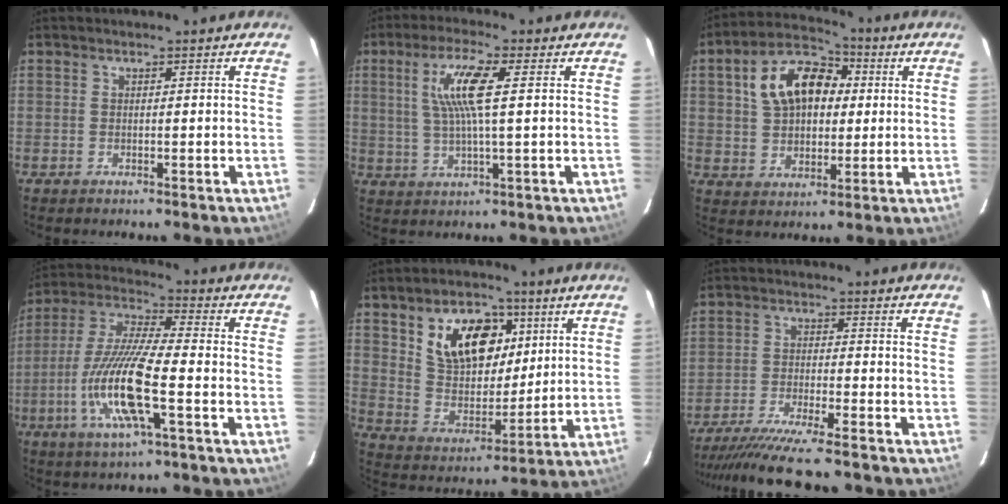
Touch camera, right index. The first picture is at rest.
{"total": 8.7, "force": [2.1, 1.1, 8.4], "torque": [-0.162, 0.006, 0.040]}
{"total": 13.6, "force": [3.3, 9.0, 9.6], "torque": [-0.186, 0.040, 0.054]}
{"total": 15.0, "force": [-4.6, 2.0, 14.1], "torque": [-0.296, -0.010, -0.093]}
{"total": 15.5, "force": [6.4, 9.5, 10.4], "torque": [-0.187, 0.019, 0.127]}
{"total": 14.3, "force": [-12.6, 0.7, 6.7], "torque": [-0.144, -0.028, -0.207]}